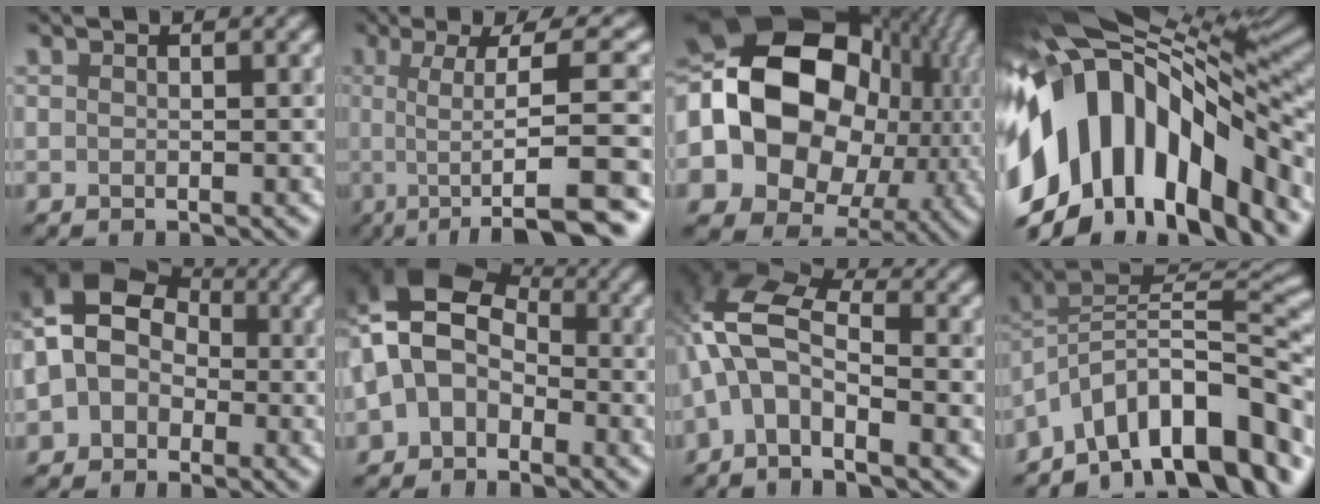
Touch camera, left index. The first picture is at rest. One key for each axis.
{"total": 10.8, "fx": -0.7, "fy": 2.7, "fz": 10.4, "tx": -0.131, "ty": 0.022, "tz": -0.003}
{"total": 21.2, "fx": 0.9, "fy": 17.0, "fz": 12.6, "tx": -0.258, "ty": 0.013, "tz": 0.019}
{"total": 15.7, "fx": -4.6, "fy": 9.0, "fz": 12.0, "tx": -0.218, "ty": 0.021, "tz": -0.075}
{"total": 9.4, "fx": 0.1, "fy": 8.2, "fz": 4.7, "tx": -0.103, "ty": 0.050, "tz": -0.032}
{"total": 8.2, "fx": -1.3, "fy": 6.6, "fz": 4.7, "tx": -0.073, "ty": 0.025, "tz": -0.037}
{"total": 7.4, "fx": -1.6, "fy": 3.6, "fz": 6.2, "tx": -0.133, "ty": 0.032, "tz": -0.034}
{"total": 12.5, "fx": -6.7, "fy": 5.6, "fz": 9.0, "tx": -0.145, "ty": 0.037, "tz": -0.103}